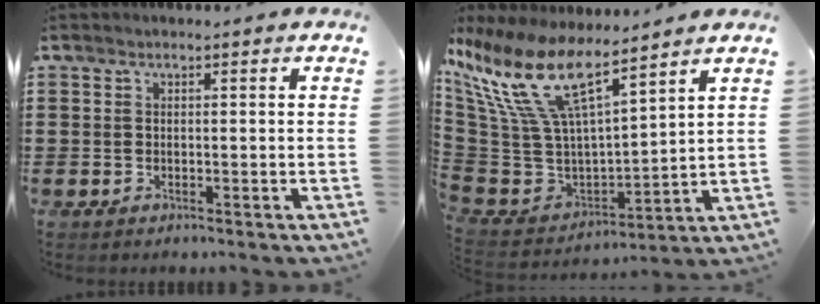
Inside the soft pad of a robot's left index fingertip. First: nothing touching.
{"total": 13.9, "force": [8.1, 4.8, 10.2], "torque": [-0.257, -0.059, 0.135]}